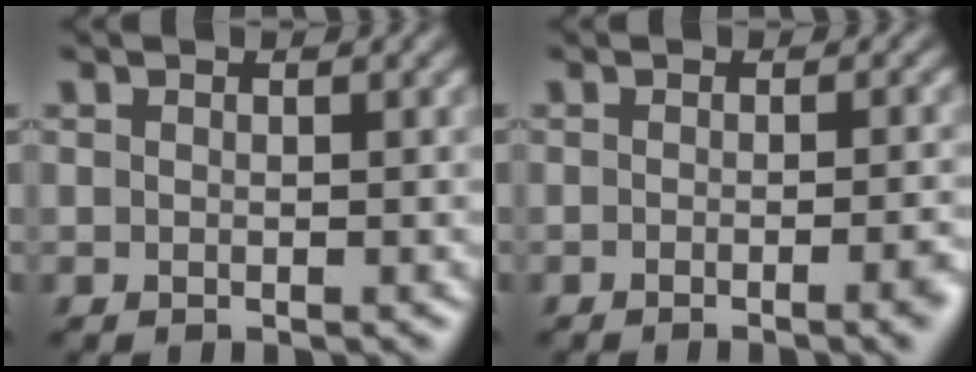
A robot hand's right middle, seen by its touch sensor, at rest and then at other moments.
{"total": 3.5, "force": [-1.3, 1.1, 3.1], "torque": [-0.026, 0.000, -0.017]}